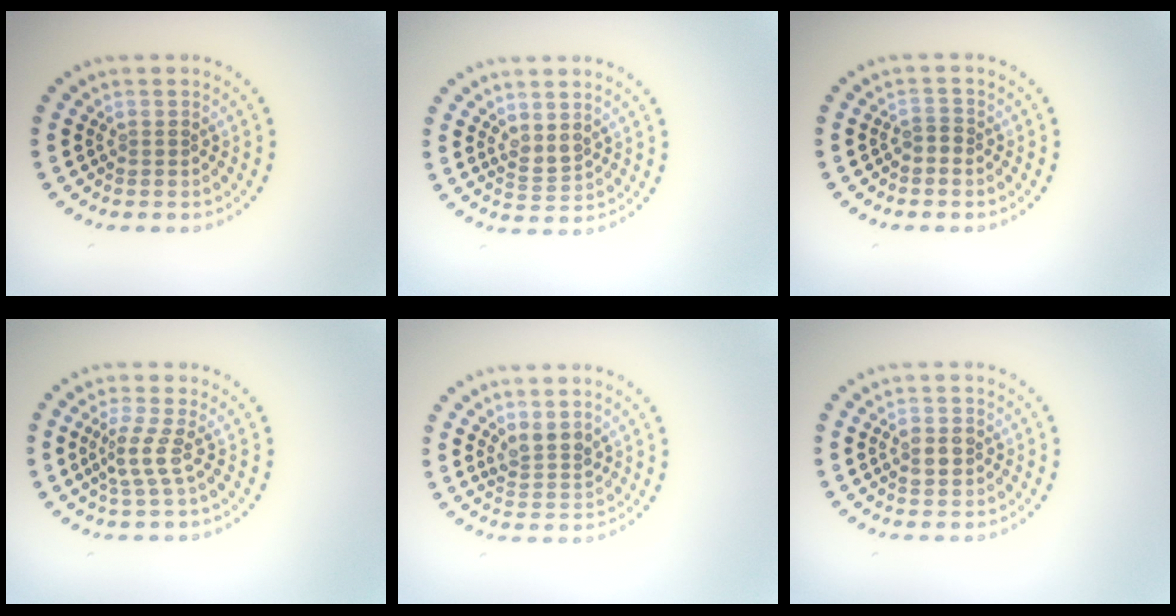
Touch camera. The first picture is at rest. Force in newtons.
{"total": 1.5, "press": 1.3, "slide": 0.7}
{"total": 0.9, "press": 0.7, "slide": 0.6}
{"total": 2.4, "press": 1.6, "slide": 1.8}
{"total": 2.2, "press": 1.8, "slide": 1.2}
{"total": 2.3, "press": 2.3, "slide": 0.1}